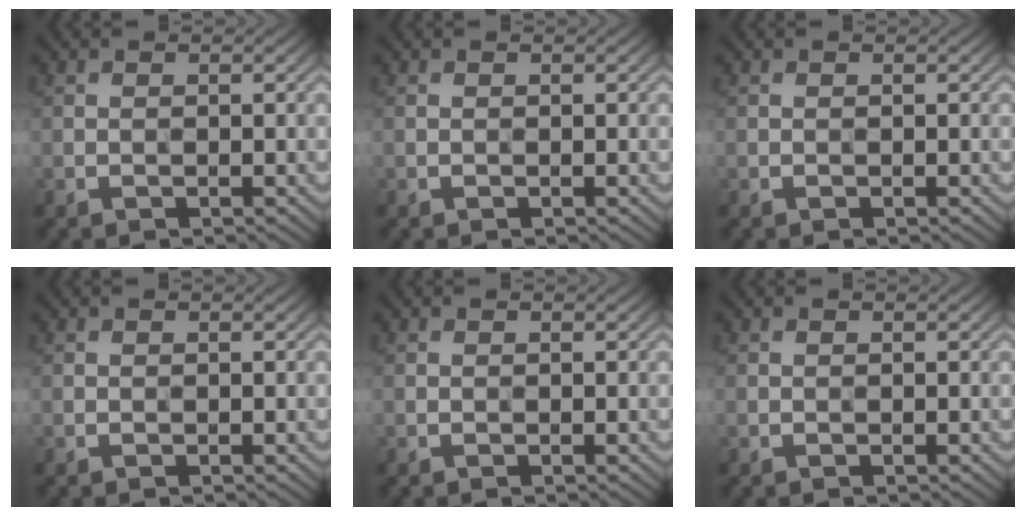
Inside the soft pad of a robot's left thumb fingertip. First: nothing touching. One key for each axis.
{"total": 0.0}
{"total": 0.0}
{"total": 0.0}
{"total": 0.0}
{"total": 0.0}